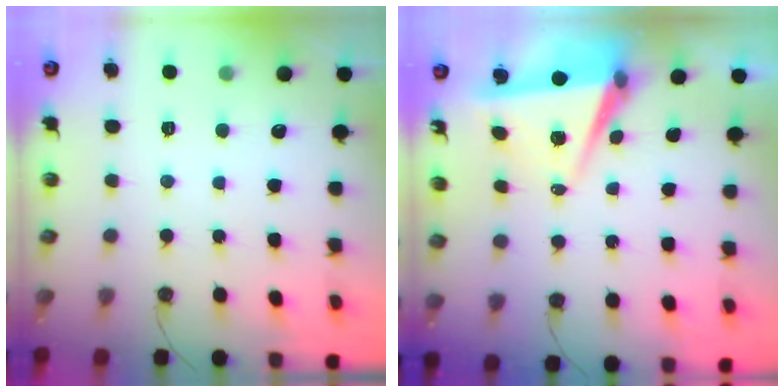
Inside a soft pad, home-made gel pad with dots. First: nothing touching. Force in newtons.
{"total": 6.9, "press": 5.5, "slide": 4.1}